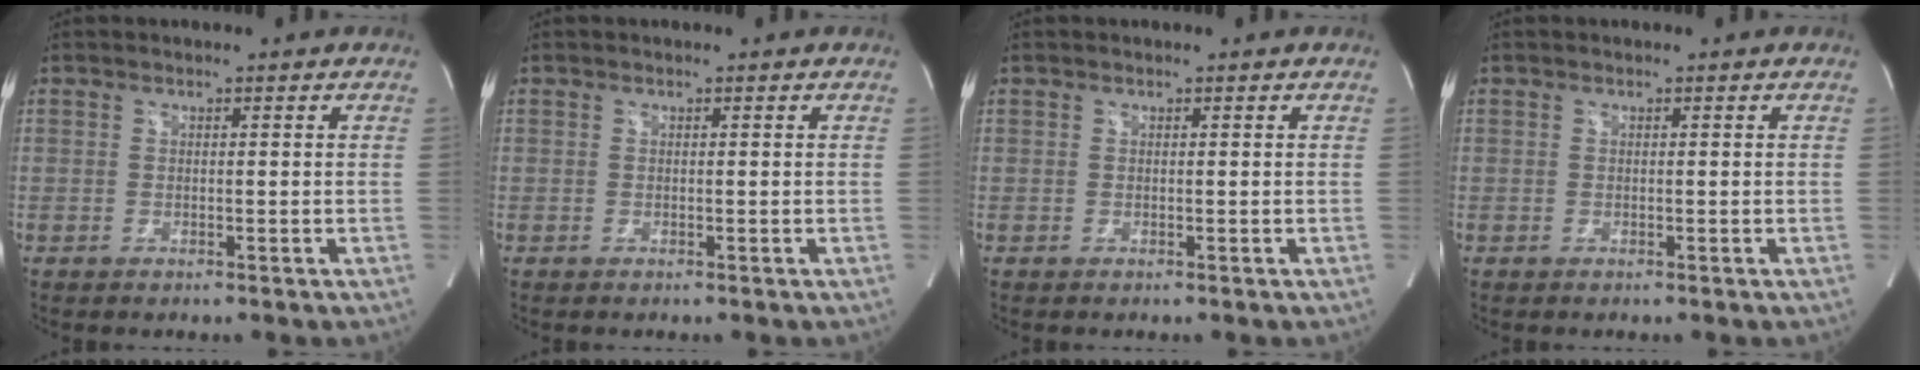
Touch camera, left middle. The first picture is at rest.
{"total": 0.0}
{"total": 1.0, "force": [0.0, -0.6, -0.8], "torque": [0.011, 0.005, 0.005]}
{"total": 0.0}